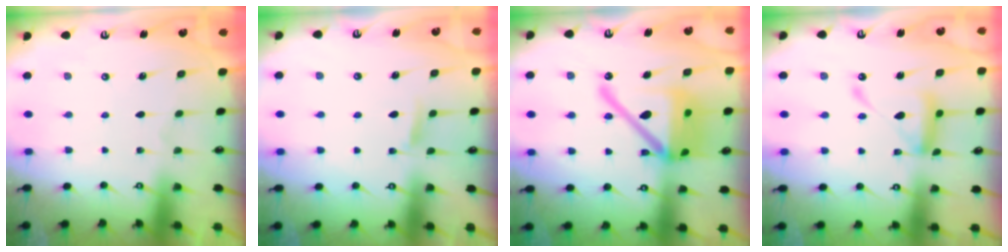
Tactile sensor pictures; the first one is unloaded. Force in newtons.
{"total": 5.3, "press": 5.2, "slide": 0.7}
{"total": 22.6, "press": 22.4, "slide": 2.9}
{"total": 13.1, "press": 13.1, "slide": 1.1}